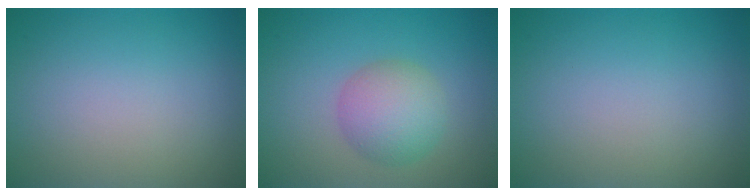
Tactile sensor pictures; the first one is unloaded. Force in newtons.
{"total": 4.4, "press": 4.4, "slide": 0.0}
{"total": 0.0}